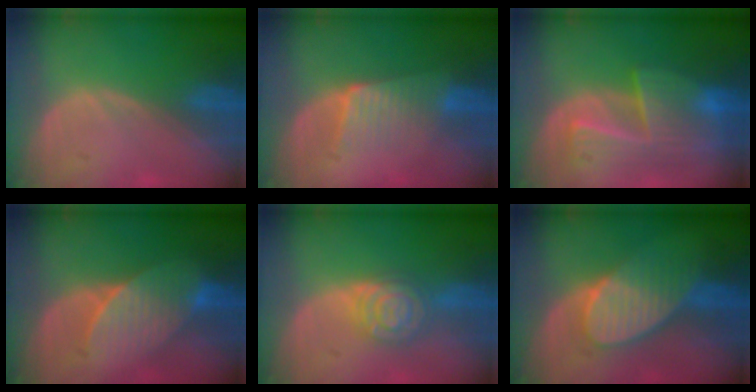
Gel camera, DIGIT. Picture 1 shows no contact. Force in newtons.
{"total": 5.7, "press": 5.4, "slide": 1.9}
{"total": 8.7, "press": 8.1, "slide": 3.1}
{"total": 7.1, "press": 6.9, "slide": 1.3}
{"total": 6.7, "press": 6.7, "slide": 0.4}
{"total": 7.5, "press": 7.4, "slide": 1.3}